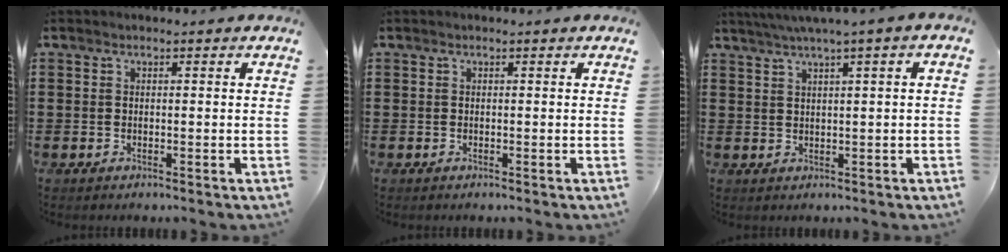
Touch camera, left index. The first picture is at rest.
{"total": 0.0}
{"total": 2.3, "force": [0.9, -0.5, 2.0], "torque": [-0.038, -0.003, 0.014]}